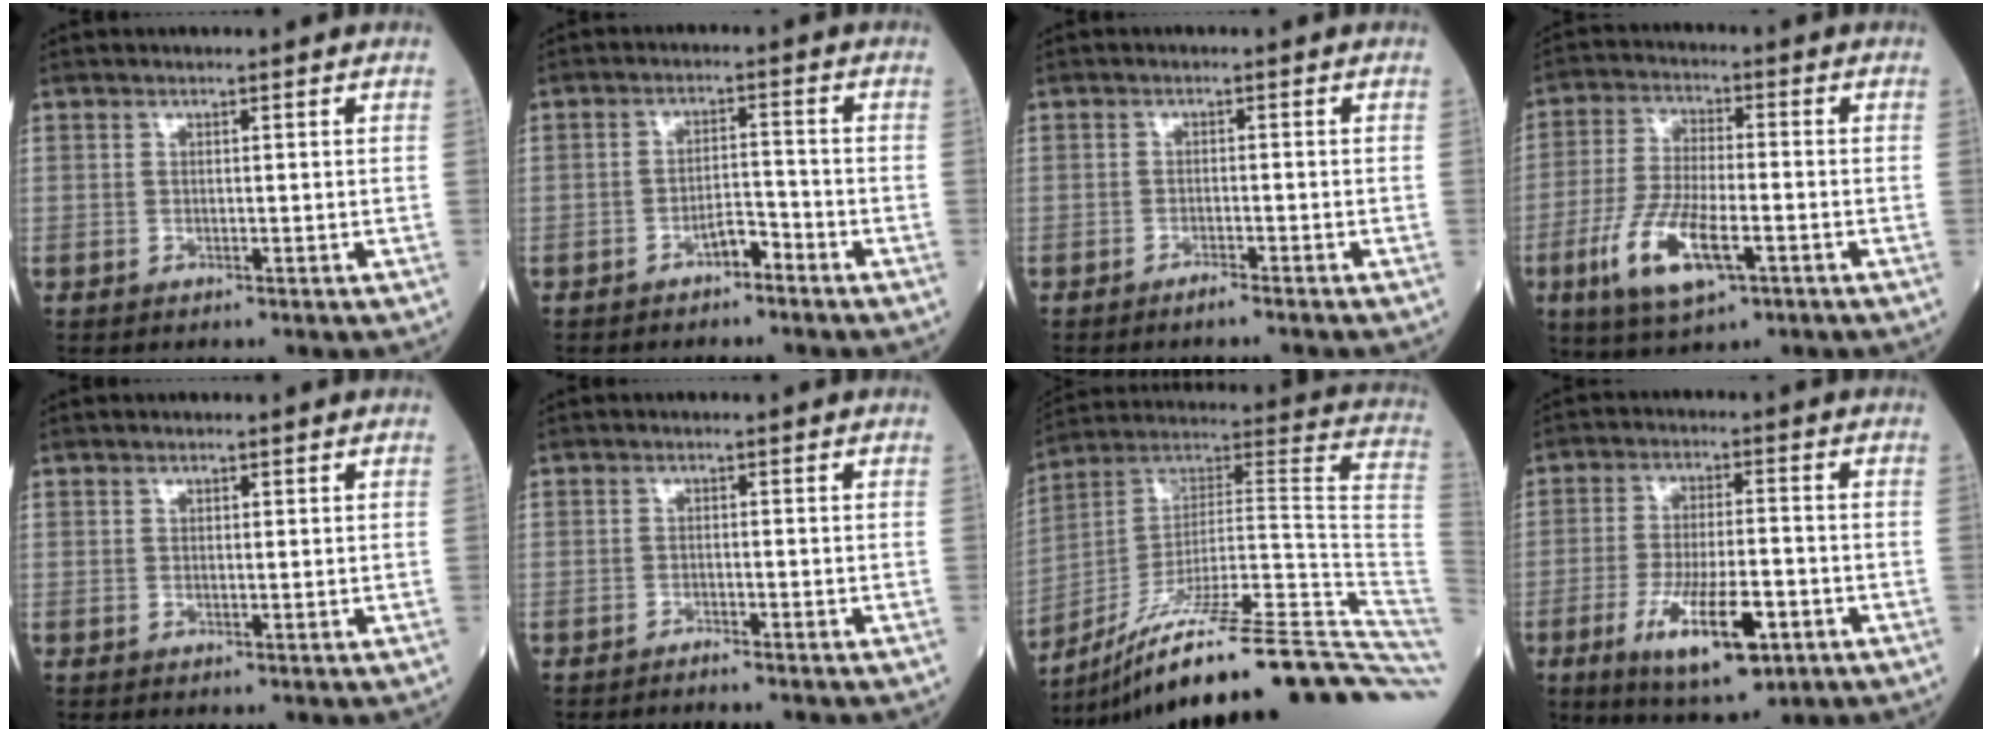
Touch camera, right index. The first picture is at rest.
{"total": 3.1, "force": [-2.3, 1.0, 1.8], "torque": [-0.026, 0.005, -0.042]}
{"total": 1.9, "force": [-1.6, -0.1, 0.9], "torque": [-0.018, -0.001, -0.026]}
{"total": 11.2, "force": [-4.5, 3.3, 9.7], "torque": [-0.204, -0.014, -0.079]}
{"total": 0.7, "force": [0.4, 0.4, 0.4], "torque": [-0.003, -0.003, 0.006]}
{"total": 1.5, "force": [-1.4, -0.2, 0.6], "torque": [-0.010, 0.001, -0.020]}
{"total": 33.6, "force": [-24.3, 2.5, 23.0], "torque": [-0.224, 0.011, -0.363]}
{"total": 11.6, "force": [-4.8, 3.0, 10.2], "torque": [-0.187, -0.017, -0.074]}